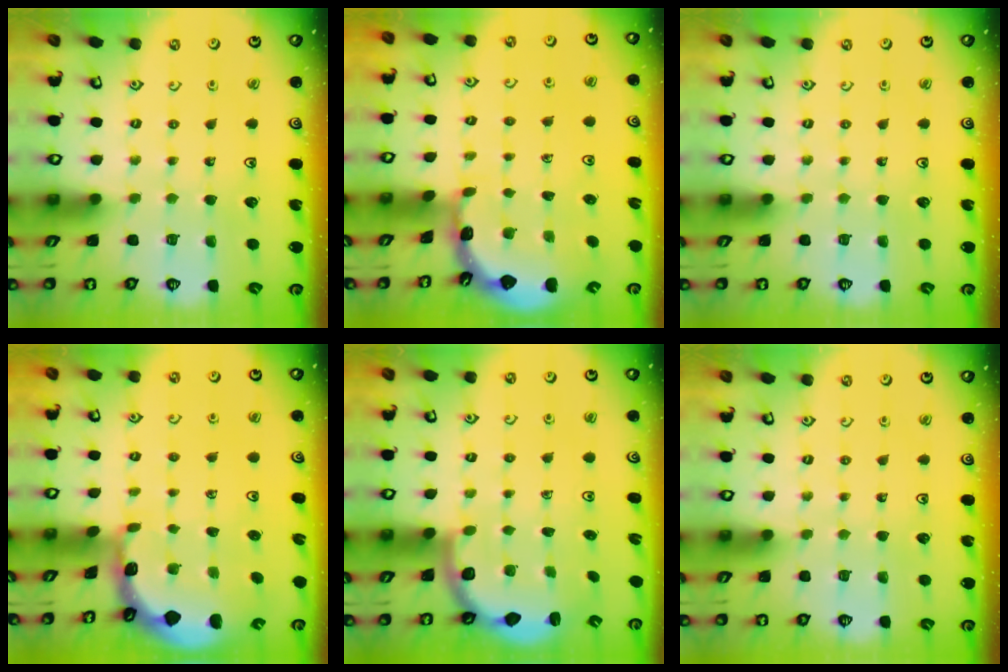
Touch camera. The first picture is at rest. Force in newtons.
{"total": 1.7, "press": 1.7, "slide": 0.2}
{"total": 0.0}
{"total": 1.1, "press": 1.1, "slide": 0.2}
{"total": 3.3, "press": 2.9, "slide": 1.5}
{"total": 0.0}